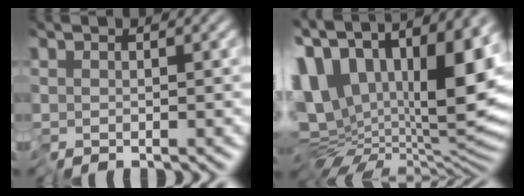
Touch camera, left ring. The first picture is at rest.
{"total": 16.1, "force": [5.7, 7.5, 13.0], "torque": [-0.242, 0.022, 0.110]}